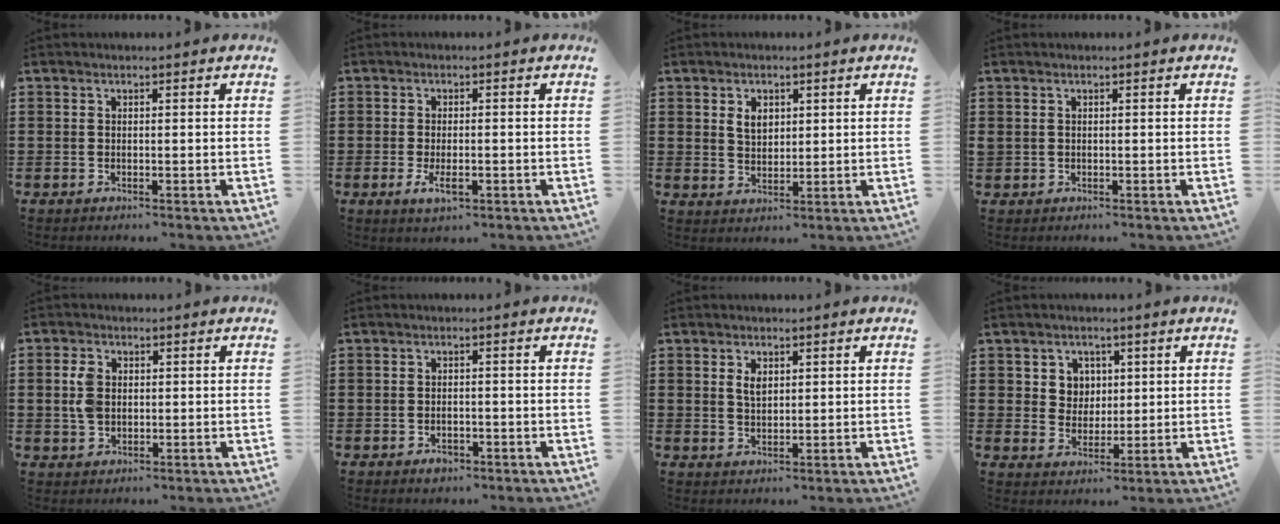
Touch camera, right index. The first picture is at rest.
{"total": 2.9, "force": [-1.0, 1.2, 2.5], "torque": [-0.051, -0.003, -0.020]}
{"total": 3.0, "force": [1.3, 2.2, 1.7], "torque": [-0.041, 0.009, 0.023]}
{"total": 0.5, "force": [0.1, 0.5, 0.1], "torque": [-0.003, 0.004, 0.002]}
{"total": 3.9, "force": [0.5, 2.7, 2.7], "torque": [-0.068, 0.009, 0.005]}
{"total": 1.4, "force": [-0.9, 0.7, 0.7], "torque": [-0.017, -0.006, -0.017]}
{"total": 2.3, "force": [0.9, 1.3, 1.7], "torque": [-0.028, 0.001, 0.014]}
{"total": 4.2, "force": [1.4, 3.9, 0.7], "torque": [-0.025, 0.010, 0.023]}